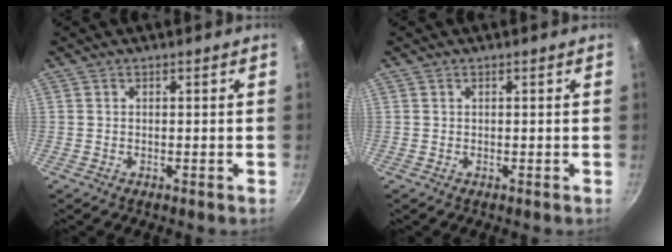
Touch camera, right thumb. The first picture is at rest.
{"total": 0.0}